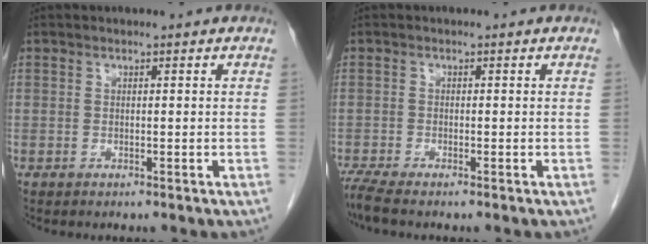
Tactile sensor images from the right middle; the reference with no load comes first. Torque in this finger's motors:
{"motor_torque": [0.62, -0.22, -0.06, 0.03]}